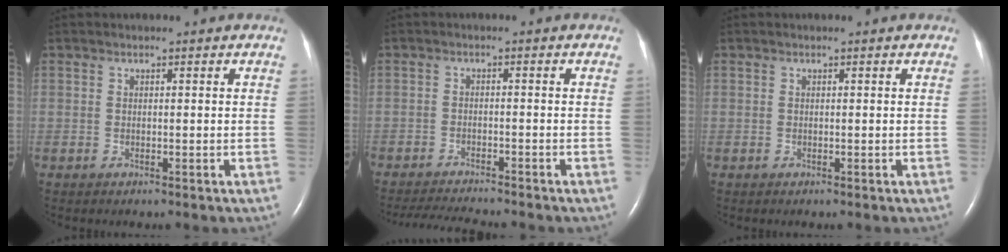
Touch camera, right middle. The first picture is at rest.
{"total": 7.6, "force": [-7.1, 0.1, 2.7], "torque": [-0.041, -0.018, -0.115]}
{"total": 0.0}